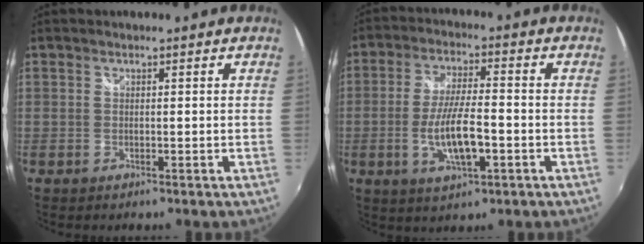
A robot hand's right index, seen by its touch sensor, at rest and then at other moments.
{"total": 9.7, "force": [-2.8, 2.7, 8.9], "torque": [-0.171, -0.009, -0.048]}